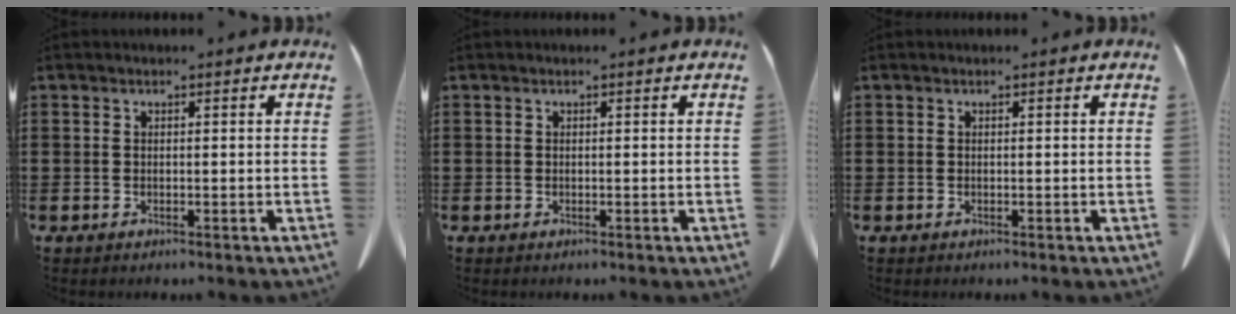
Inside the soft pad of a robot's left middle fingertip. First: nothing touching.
{"total": 0.0}
{"total": 0.0}